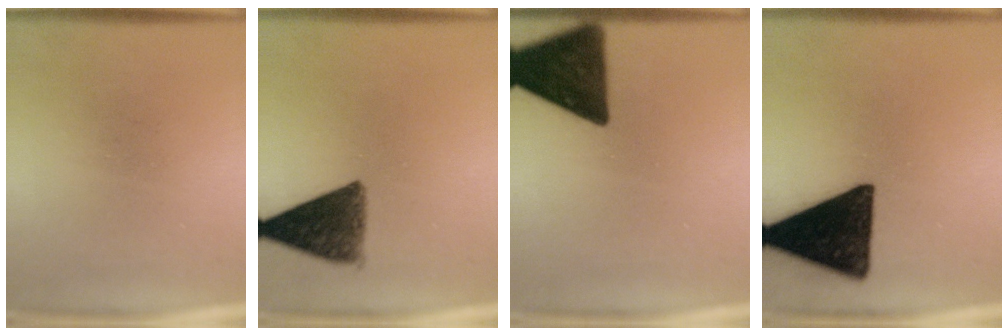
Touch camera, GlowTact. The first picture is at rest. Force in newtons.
{"total": 9.3}
{"total": 15.3}
{"total": 17.6}